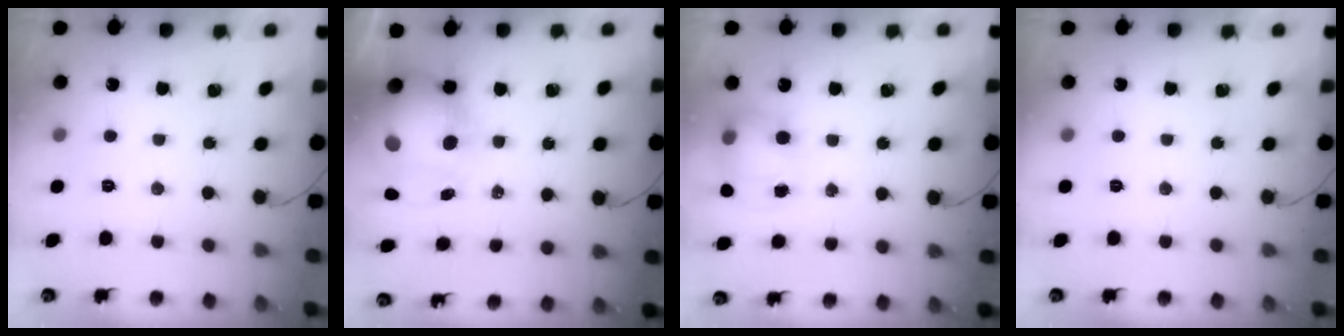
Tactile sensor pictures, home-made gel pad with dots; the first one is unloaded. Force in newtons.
{"total": 12.8, "press": 12.5, "slide": 3.1}
{"total": 8.4, "press": 8.3, "slide": 1.3}
{"total": 0.0}